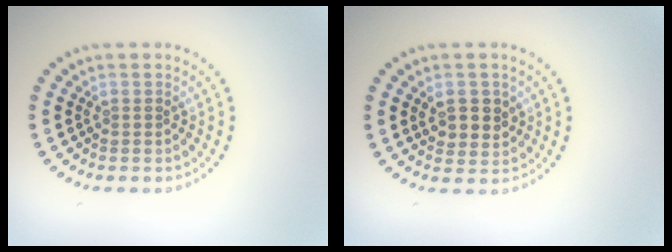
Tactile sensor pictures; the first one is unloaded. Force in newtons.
{"total": 2.8, "press": 2.7, "slide": 0.8}